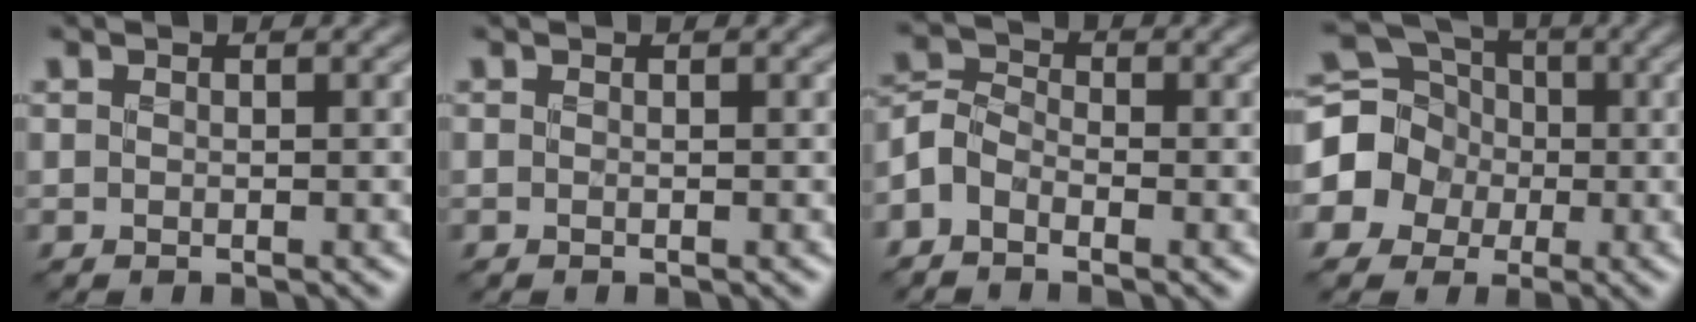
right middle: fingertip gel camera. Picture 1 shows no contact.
{"total": 0.0}
{"total": 2.3, "force": [-2.0, 1.0, 0.4], "torque": [-0.001, 0.009, -0.053]}
{"total": 8.2, "force": [-1.3, 7.6, 2.8], "torque": [-0.072, 0.012, -0.056]}